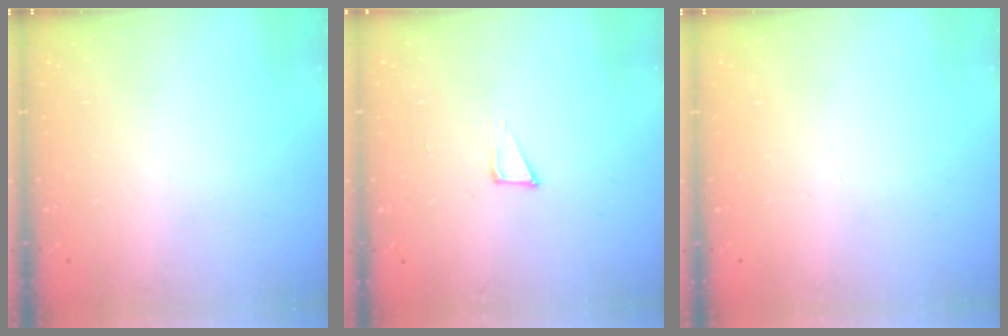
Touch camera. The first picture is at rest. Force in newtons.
{"total": 4.6, "press": 4.5, "slide": 0.8}
{"total": 0.0}